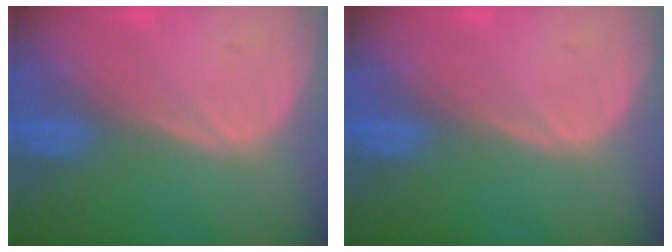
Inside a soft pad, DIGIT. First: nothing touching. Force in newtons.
{"total": 0.0}